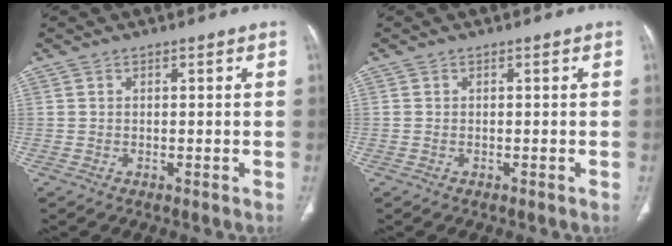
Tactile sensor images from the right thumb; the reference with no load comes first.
{"total": 0.0}